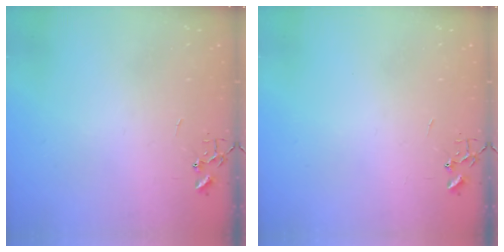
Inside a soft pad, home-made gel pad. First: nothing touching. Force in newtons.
{"total": 0.0}